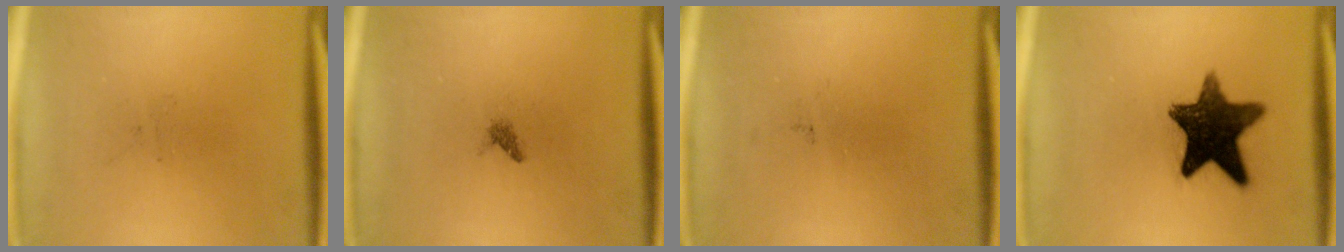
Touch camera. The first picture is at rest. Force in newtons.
{"total": 0.7}
{"total": 0.0}
{"total": 13.4}